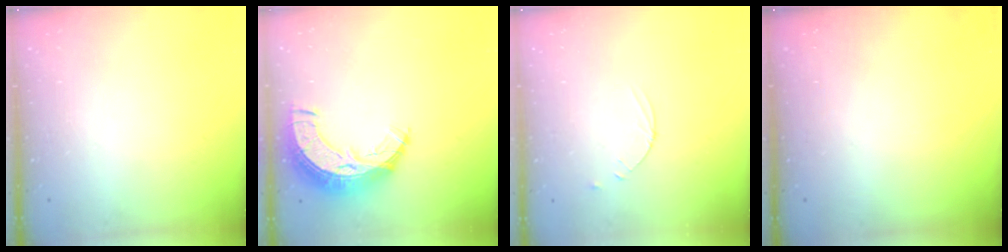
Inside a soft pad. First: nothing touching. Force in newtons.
{"total": 12.4, "press": 12.4, "slide": 1.0}
{"total": 4.5, "press": 4.4, "slide": 0.4}
{"total": 0.0}